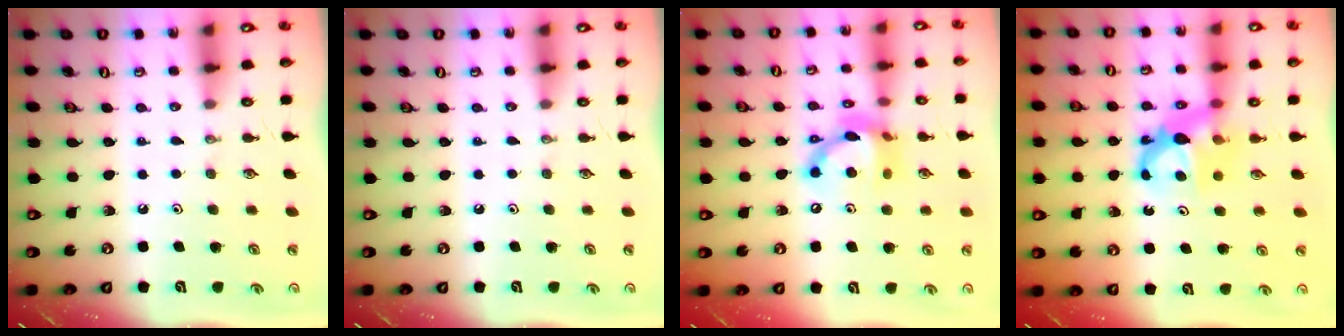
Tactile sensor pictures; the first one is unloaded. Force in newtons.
{"total": 0.0}
{"total": 14.0, "press": 14.0, "slide": 1.2}
{"total": 6.9, "press": 6.9, "slide": 0.1}